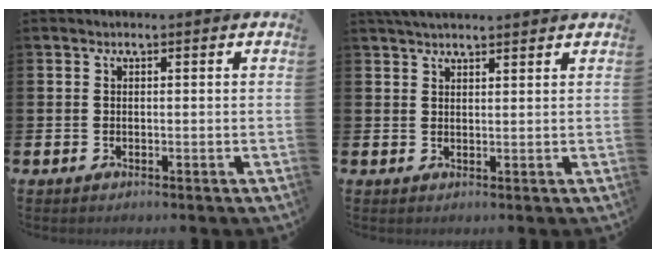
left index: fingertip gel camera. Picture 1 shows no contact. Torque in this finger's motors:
{"motor_torque": [0.28, -1.06, 0.66, 0.21]}